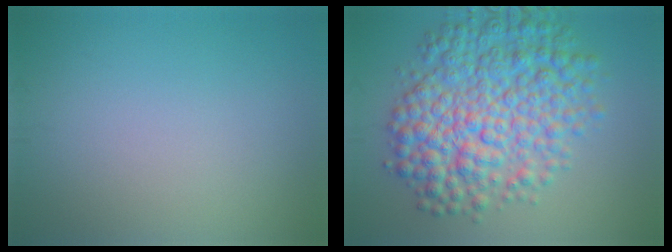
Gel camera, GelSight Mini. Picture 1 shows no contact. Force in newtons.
{"total": 9.6, "press": 9.6, "slide": 0.1}